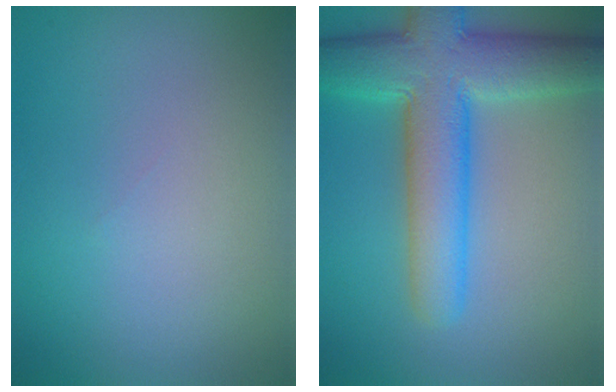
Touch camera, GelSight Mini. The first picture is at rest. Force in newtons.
{"total": 9.3, "press": 9.3, "slide": 0.4}